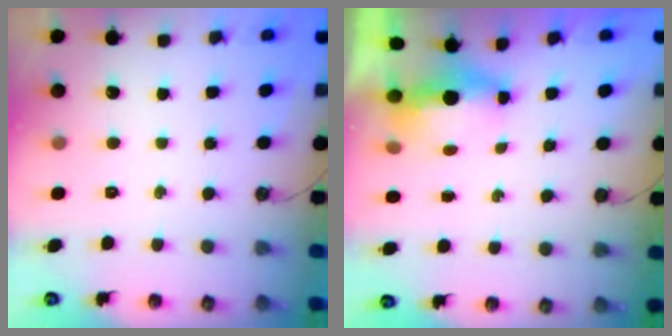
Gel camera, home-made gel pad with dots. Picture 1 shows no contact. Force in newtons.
{"total": 5.4, "press": 5.0, "slide": 2.1}